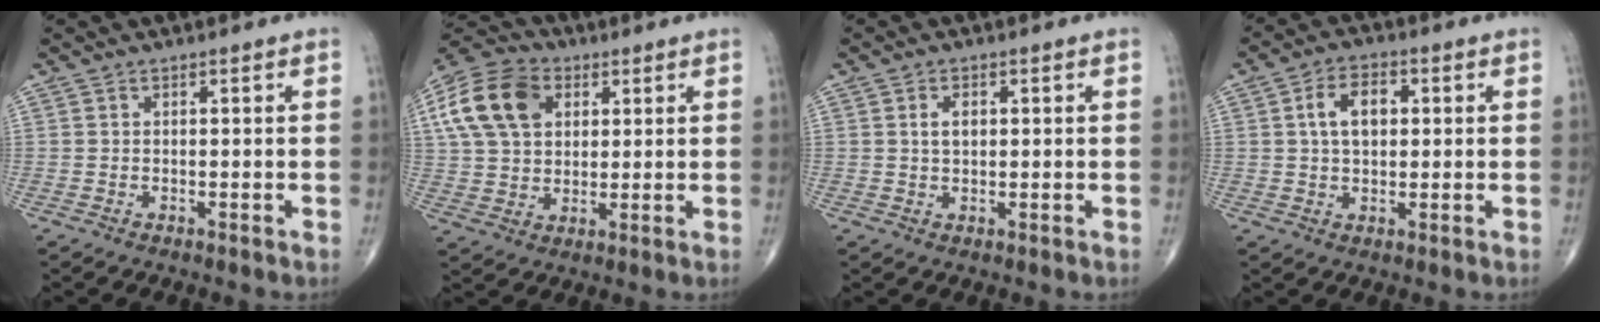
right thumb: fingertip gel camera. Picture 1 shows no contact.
{"total": 16.1, "force": [5.2, 11.3, 10.2], "torque": [-0.192, 0.006, 0.090]}
{"total": 2.8, "force": [0.7, 1.7, 2.1], "torque": [-0.034, 0.000, 0.013]}
{"total": 7.1, "force": [1.4, 4.4, 5.4], "torque": [-0.083, 0.010, 0.020]}